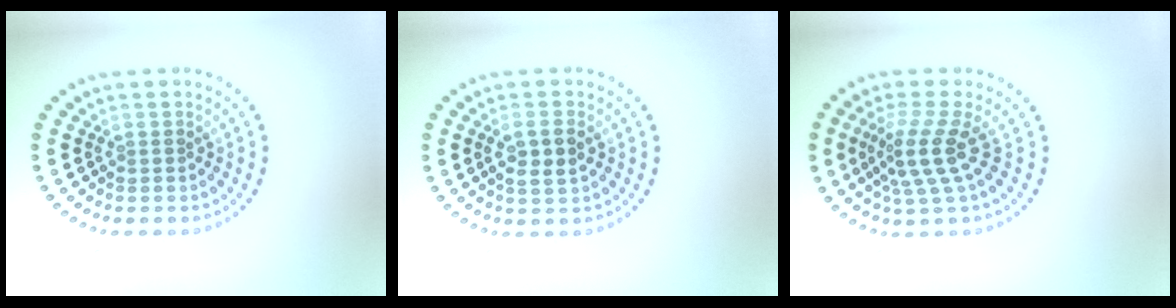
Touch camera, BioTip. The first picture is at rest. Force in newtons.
{"total": 2.5, "press": 2.4, "slide": 0.7}
{"total": 3.6, "press": 2.6, "slide": 2.5}